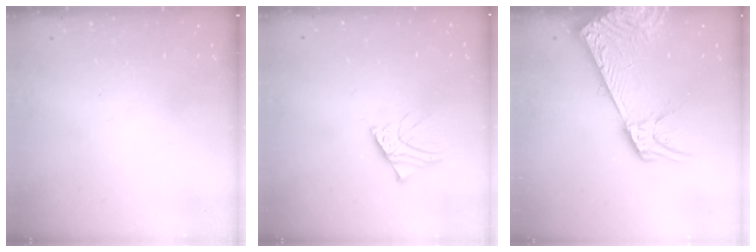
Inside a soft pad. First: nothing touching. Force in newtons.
{"total": 2.9, "press": 2.9, "slide": 0.2}
{"total": 9.3, "press": 8.9, "slide": 2.5}